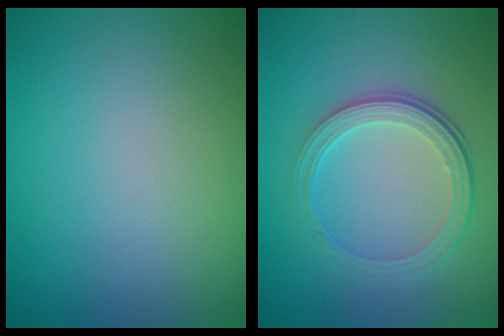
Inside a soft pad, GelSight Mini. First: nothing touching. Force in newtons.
{"total": 4.2, "press": 2.9, "slide": 3.1}